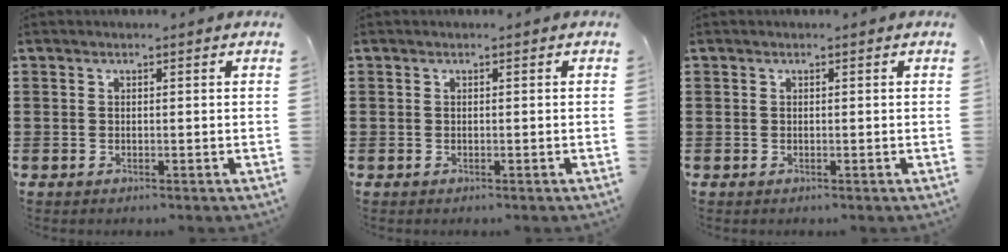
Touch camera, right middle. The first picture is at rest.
{"total": 0.0}
{"total": 0.0}